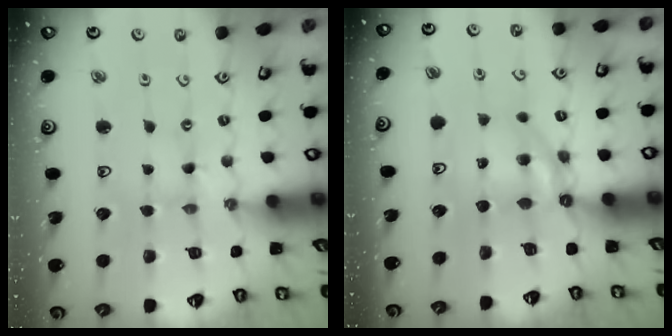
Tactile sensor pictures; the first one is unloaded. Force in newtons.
{"total": 7.2, "press": 7.2, "slide": 0.2}